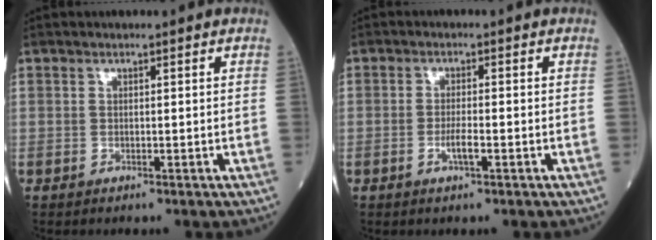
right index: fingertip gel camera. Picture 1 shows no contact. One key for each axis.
{"total": 2.6, "fx": -1.0, "fy": 0.3, "fz": 2.4, "tx": -0.047, "ty": -0.001, "tz": -0.020}